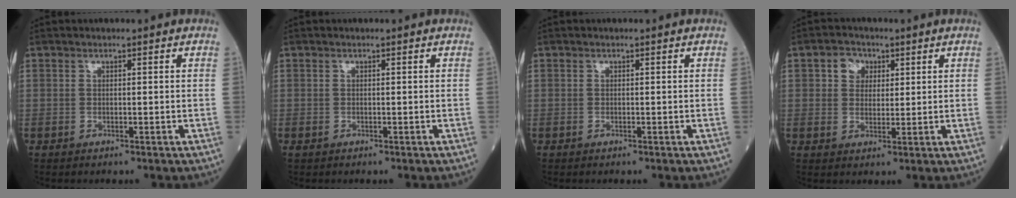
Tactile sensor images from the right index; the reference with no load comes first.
{"total": 0.0}
{"total": 0.0}
{"total": 3.8, "force": [1.6, 3.1, 1.6], "torque": [-0.027, 0.010, 0.028]}